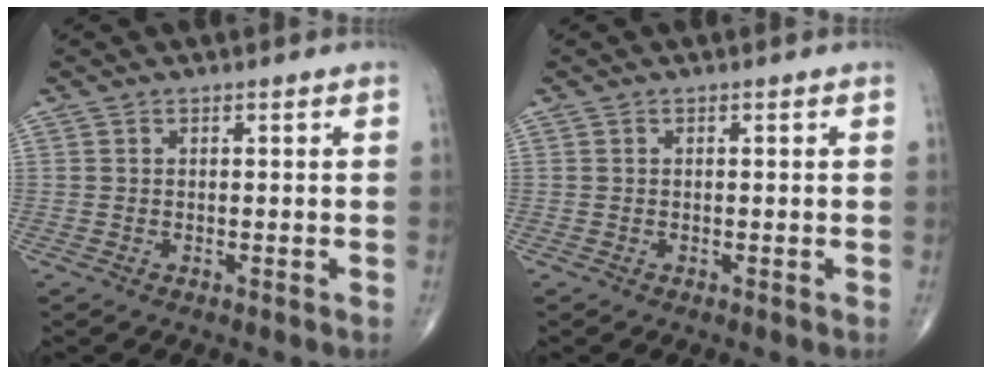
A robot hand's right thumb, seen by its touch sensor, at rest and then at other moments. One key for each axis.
{"total": 0.0}